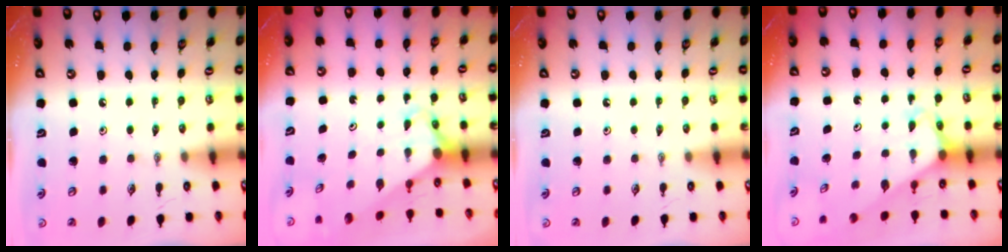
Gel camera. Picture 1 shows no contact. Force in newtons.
{"total": 3.0, "press": 3.0, "slide": 0.2}
{"total": 0.0}
{"total": 2.6, "press": 2.6, "slide": 0.2}